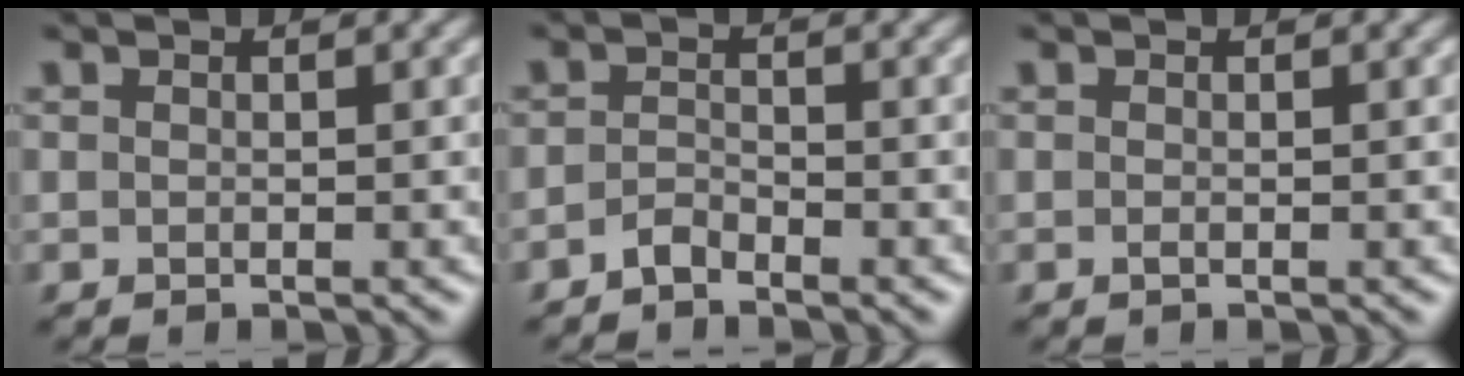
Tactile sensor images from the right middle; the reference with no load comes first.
{"total": 1.3, "force": [-1.1, 0.4, 0.5], "torque": [-0.012, 0.004, -0.025]}
{"total": 0.0}